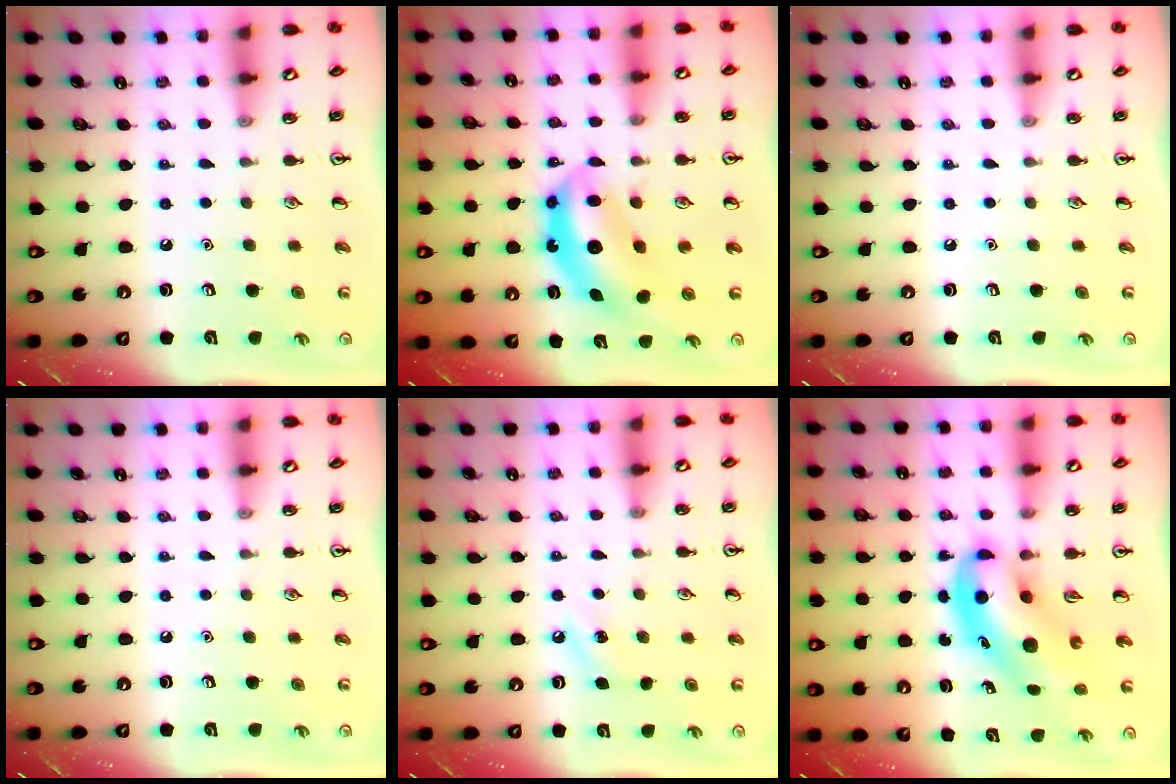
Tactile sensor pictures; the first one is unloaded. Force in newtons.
{"total": 9.4, "press": 9.0, "slide": 3.0}
{"total": 0.0}
{"total": 0.0}
{"total": 5.3, "press": 5.0, "slide": 1.8}
{"total": 8.4, "press": 8.1, "slide": 2.5}